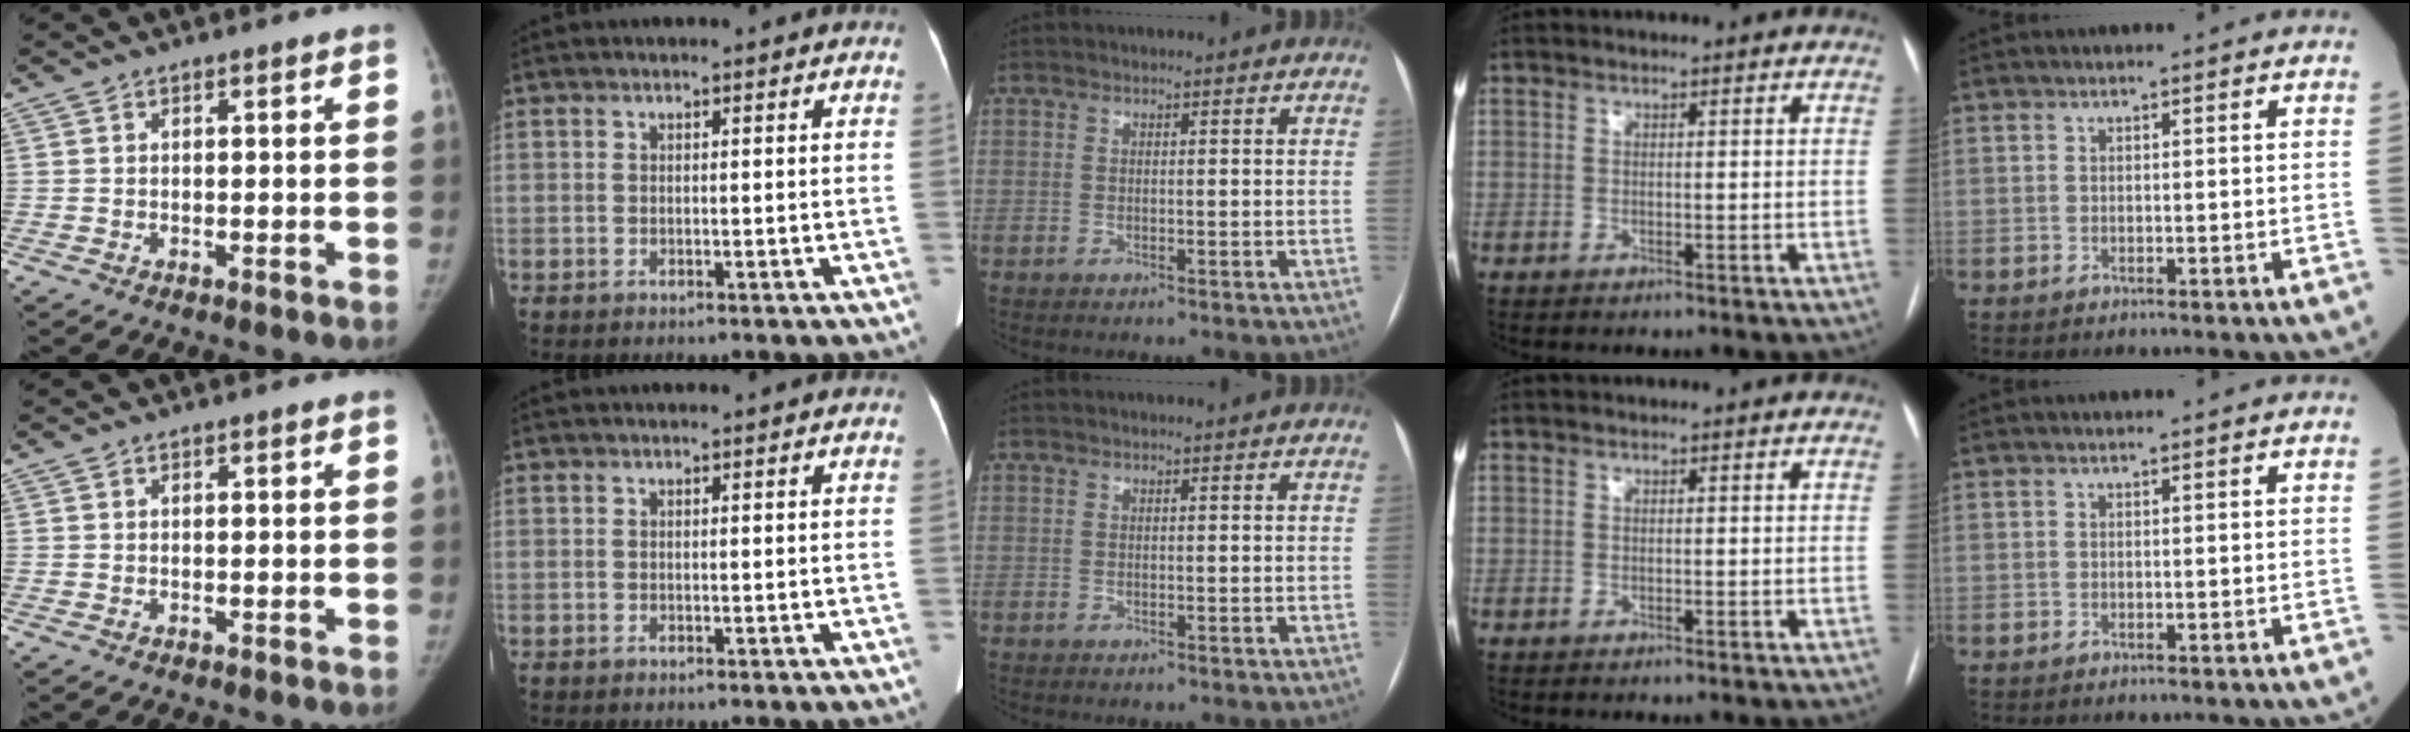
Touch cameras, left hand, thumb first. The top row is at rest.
{}